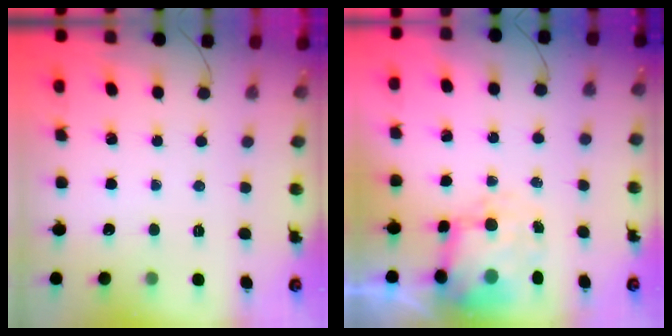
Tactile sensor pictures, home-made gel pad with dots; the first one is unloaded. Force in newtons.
{"total": 6.4, "press": 6.4, "slide": 0.5}